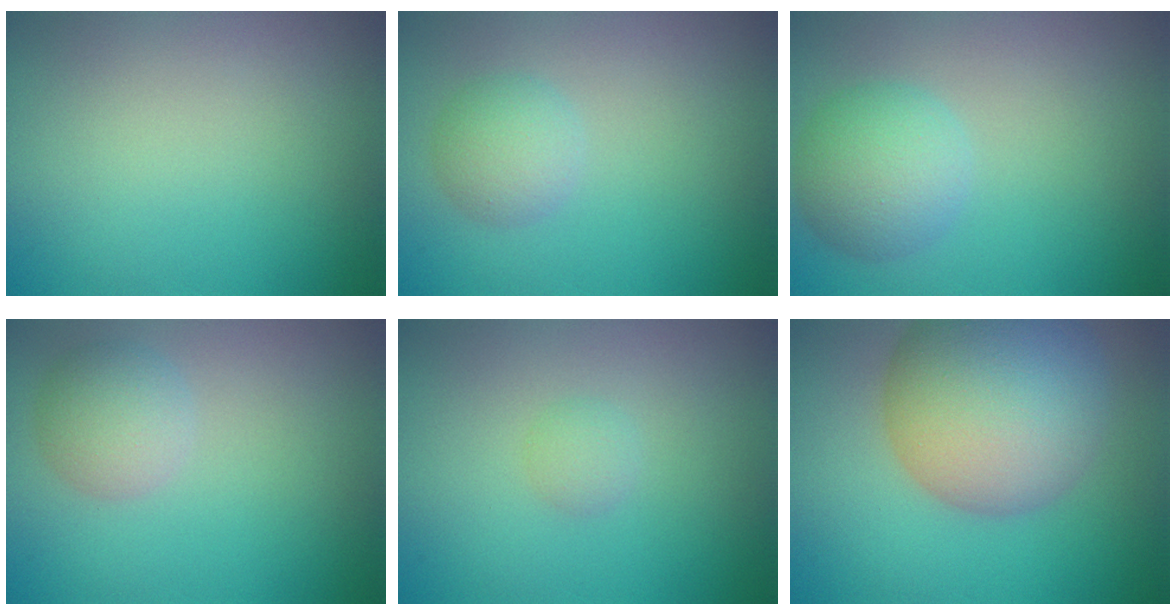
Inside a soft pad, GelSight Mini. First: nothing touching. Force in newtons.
{"total": 2.4, "press": 2.4, "slide": 0.0}
{"total": 4.2, "press": 4.2, "slide": 0.1}
{"total": 2.8, "press": 2.8, "slide": 0.1}
{"total": 1.0, "press": 1.0, "slide": 0.0}
{"total": 12.0, "press": 12.0, "slide": 0.5}